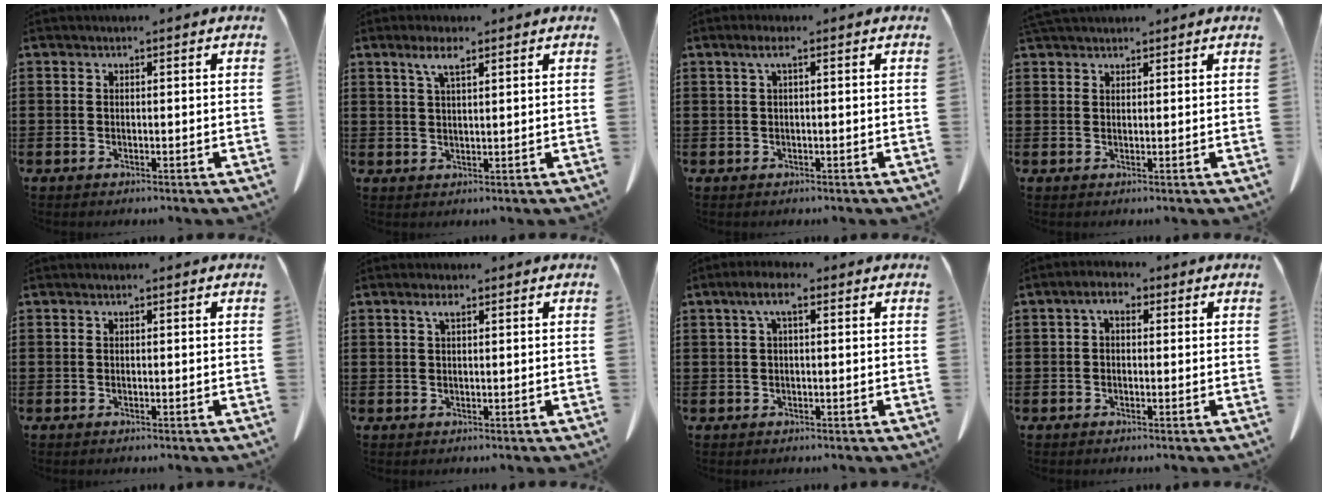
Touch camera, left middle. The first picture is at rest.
{"total": 3.9, "force": [2.3, 0.8, 3.0], "torque": [-0.065, 0.005, 0.041]}
{"total": 1.8, "force": [0.2, 0.1, 1.8], "torque": [-0.035, -0.002, 0.004]}
{"total": 2.0, "force": [1.9, 0.5, 0.6], "torque": [-0.016, 0.002, 0.037]}
{"total": 0.0}
{"total": 1.9, "force": [1.0, 0.5, 1.6], "torque": [-0.035, 0.001, 0.018]}
{"total": 4.0, "force": [1.2, 1.1, 3.6], "torque": [-0.073, 0.008, 0.018]}
{"total": 2.7, "force": [0.2, 1.4, 2.3], "torque": [-0.050, 0.008, -0.001]}